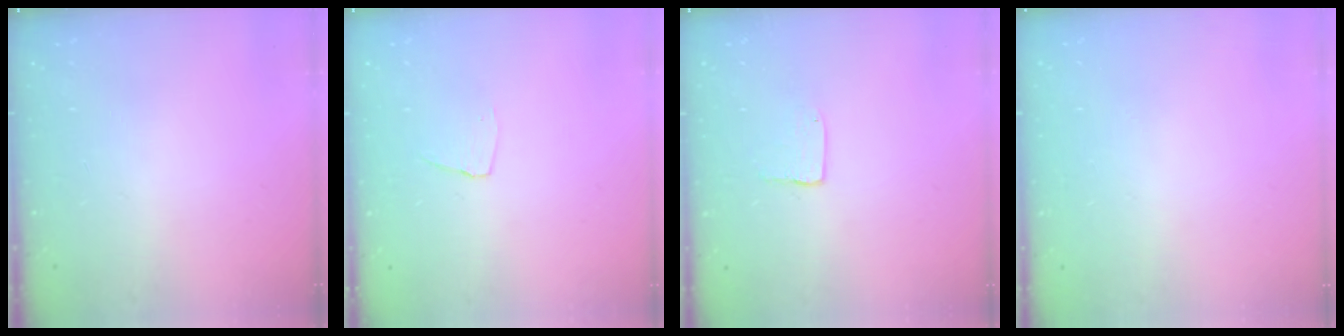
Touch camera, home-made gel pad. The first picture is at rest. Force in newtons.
{"total": 3.6, "press": 3.6, "slide": 0.3}
{"total": 3.2, "press": 3.2, "slide": 0.2}
{"total": 0.0}